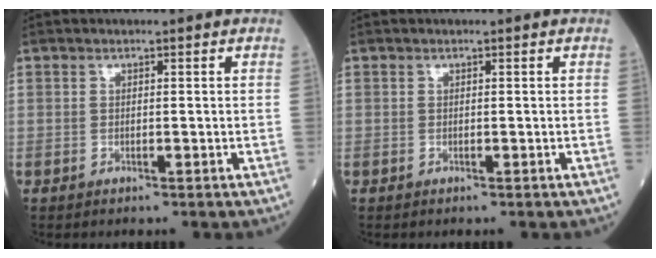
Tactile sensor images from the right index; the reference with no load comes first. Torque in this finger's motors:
{"motor_torque": [0.18, 0.03, -0.02, -0.01]}